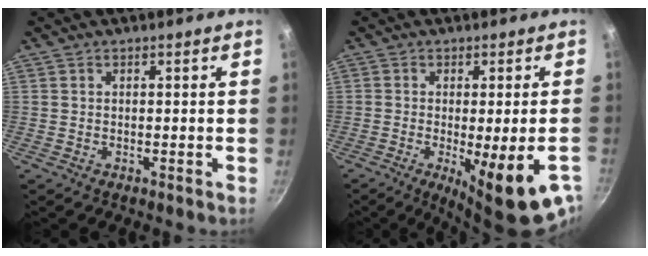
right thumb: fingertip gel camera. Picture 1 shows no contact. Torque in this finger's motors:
{"motor_torque": [-0.12, 0.75, 0.83, -0.30, 0.10]}